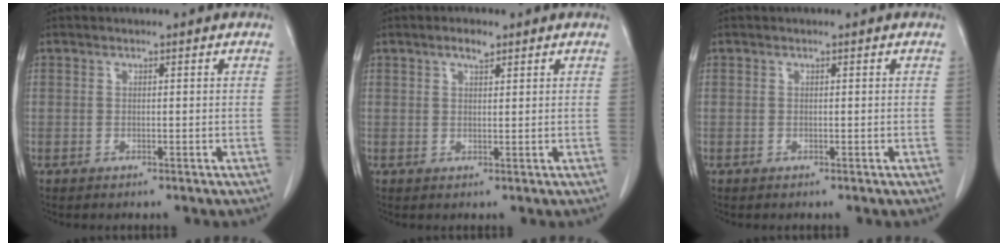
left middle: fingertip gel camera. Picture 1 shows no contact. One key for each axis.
{"total": 2.1, "fx": 1.4, "fy": 0.6, "fz": 1.4, "tx": -0.026, "ty": 0.001, "tz": 0.025}
{"total": 0.0}